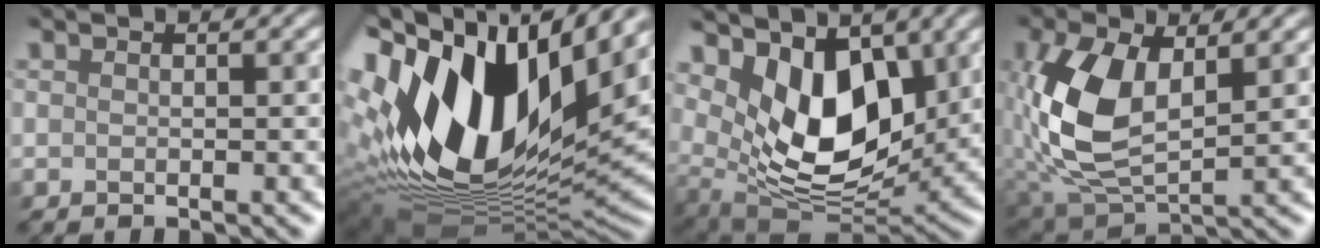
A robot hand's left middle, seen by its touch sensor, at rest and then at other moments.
{"total": 17.3, "force": [4.3, 9.5, 13.8], "torque": [-0.298, 0.005, 0.070]}
{"total": 9.6, "force": [2.8, 5.5, 7.3], "torque": [-0.138, -0.016, 0.040]}
{"total": 8.0, "force": [0.8, 4.4, 6.6], "torque": [-0.175, 0.001, 0.014]}